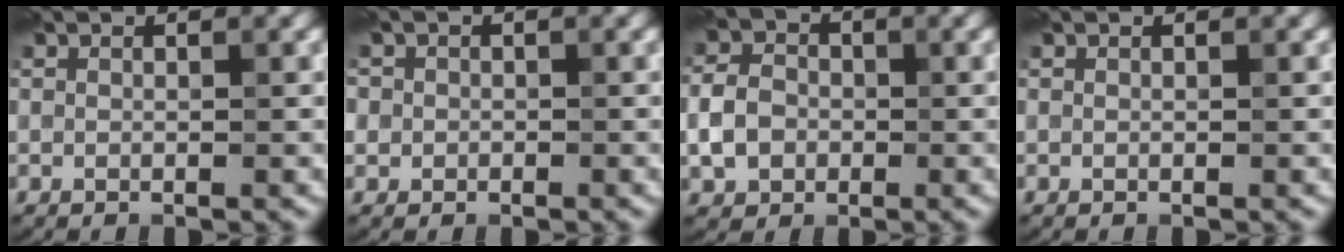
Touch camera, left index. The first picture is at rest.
{"total": 2.4, "force": [0.6, 2.2, 0.7], "torque": [0.007, 0.018, -0.007]}
{"total": 3.6, "force": [-0.9, 3.0, 1.8], "torque": [-0.040, 0.005, -0.021]}
{"total": 0.0}